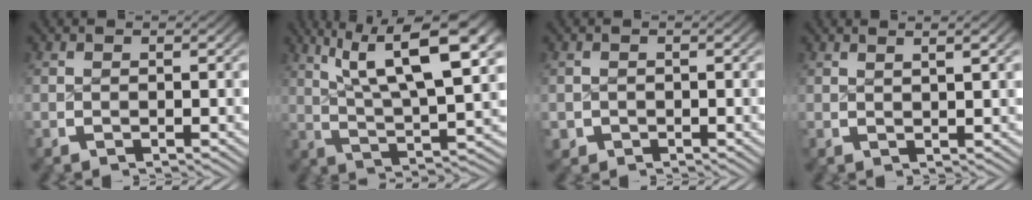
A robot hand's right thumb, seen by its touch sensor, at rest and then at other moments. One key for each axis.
{"total": 10.4, "fx": 3.1, "fy": 4.4, "fz": 8.9, "tx": -0.143, "ty": -0.012, "tz": 0.055}
{"total": 1.9, "fx": -0.9, "fy": 1.7, "fz": 0.3, "tx": -0.012, "ty": -0.017, "tz": -0.007}
{"total": 1.8, "fx": 1.2, "fy": 0.0, "fz": 1.3, "tx": -0.015, "ty": 0.003, "tz": 0.023}